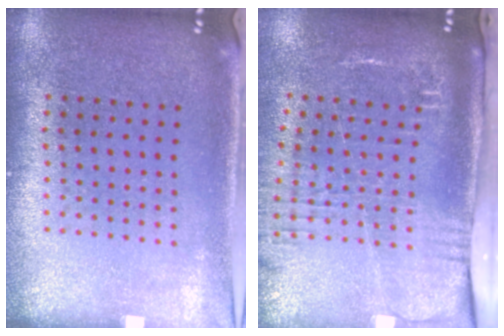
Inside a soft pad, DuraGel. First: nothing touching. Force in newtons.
{"total": 2.7, "press": 2.1, "slide": 1.7}